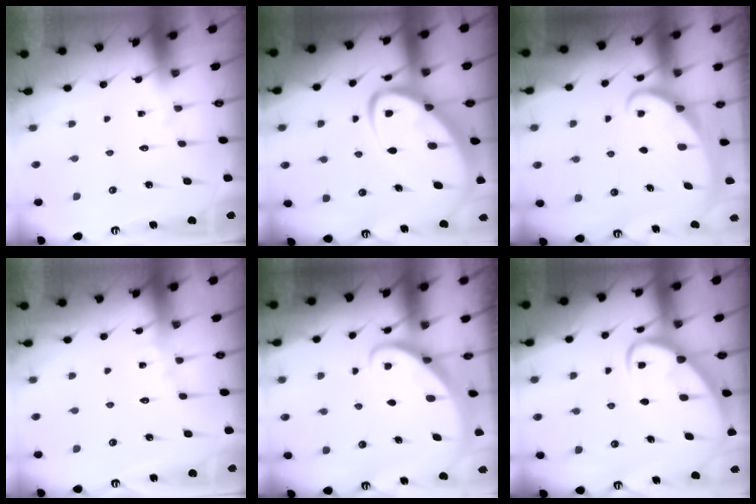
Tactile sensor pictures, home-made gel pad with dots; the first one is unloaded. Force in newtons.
{"total": 10.0, "press": 9.9, "slide": 1.1}
{"total": 2.2, "press": 2.2, "slide": 0.3}
{"total": 3.7, "press": 3.6, "slide": 0.4}
{"total": 2.8, "press": 2.8, "slide": 0.3}
{"total": 5.5, "press": 5.5, "slide": 0.5}